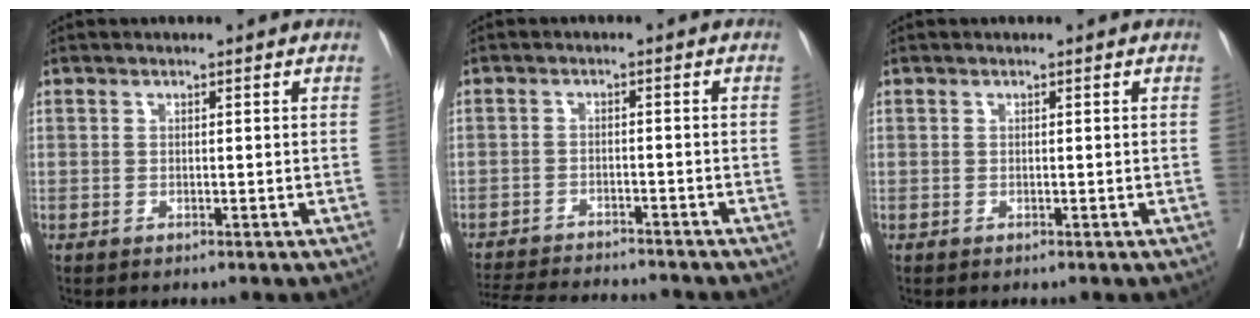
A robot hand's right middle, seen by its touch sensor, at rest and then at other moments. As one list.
[{"total": 12.4, "force": [-11.7, 1.6, 4.0], "torque": [-0.071, -0.007, -0.166]}, {"total": 0.0}]